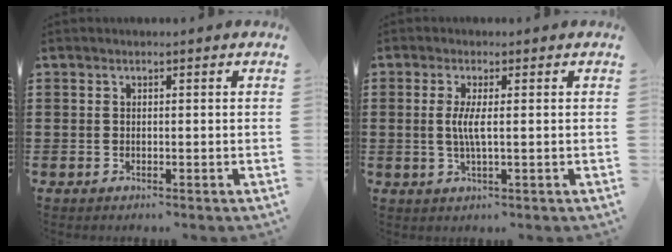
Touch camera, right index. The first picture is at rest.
{"total": 3.3, "force": [0.1, 0.2, 3.3], "torque": [-0.070, -0.009, -0.002]}